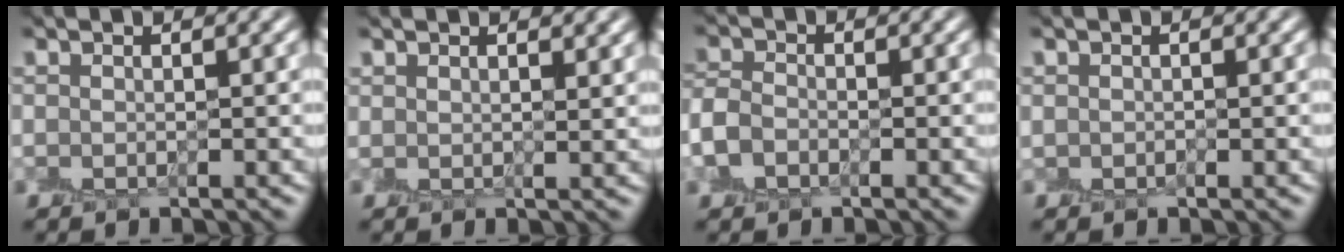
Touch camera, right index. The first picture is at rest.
{"total": 1.6, "force": [1.4, 0.6, 0.6], "torque": [0.002, -0.003, 0.015]}
{"total": 2.2, "force": [-0.9, 1.7, 1.1], "torque": [-0.023, 0.006, -0.023]}
{"total": 0.0}